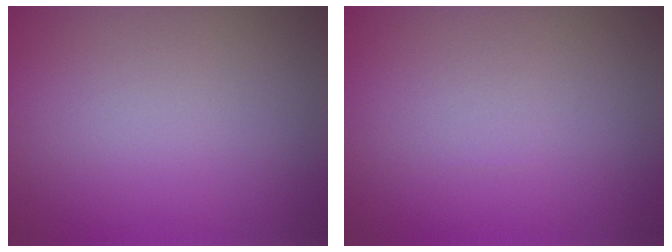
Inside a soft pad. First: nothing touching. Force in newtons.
{"total": 0.0}